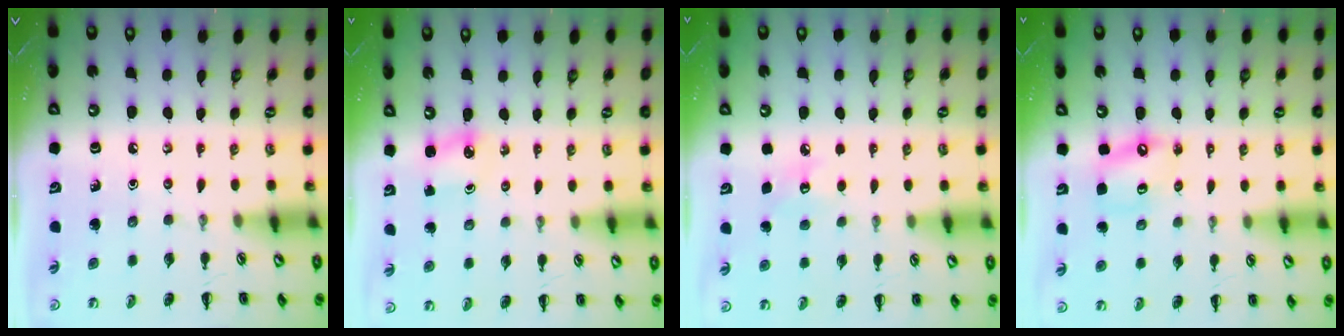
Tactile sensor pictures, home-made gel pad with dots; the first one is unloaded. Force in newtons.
{"total": 2.2, "press": 2.2, "slide": 0.3}
{"total": 6.4, "press": 6.1, "slide": 1.8}
{"total": 7.2, "press": 7.0, "slide": 1.6}